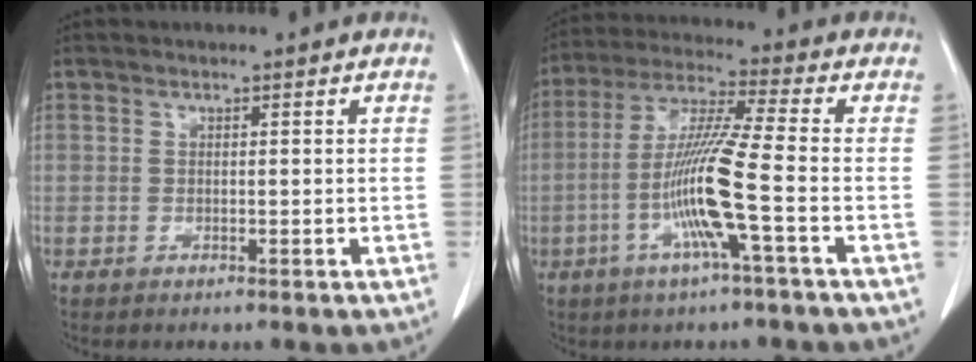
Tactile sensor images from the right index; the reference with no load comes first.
{"total": 11.8, "force": [-3.3, -1.0, 11.3], "torque": [-0.224, -0.004, -0.070]}